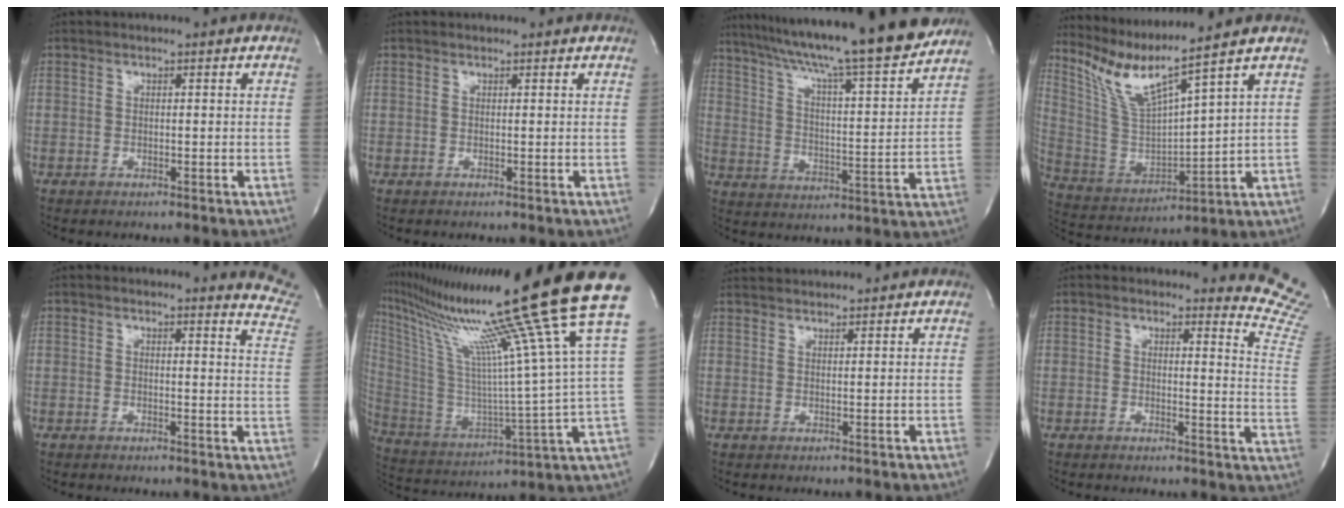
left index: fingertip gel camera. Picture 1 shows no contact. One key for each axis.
{"total": 0.6, "fx": 0.5, "fy": 0.1, "fz": 0.0, "tx": -0.004, "ty": 0.012, "tz": 0.011}
{"total": 23.3, "fx": 20.0, "fy": -0.1, "fz": 12.0, "tx": -0.203, "ty": -0.016, "tz": 0.295}
{"total": 10.8, "fx": 8.8, "fy": -1.9, "fz": 6.0, "tx": -0.122, "ty": -0.012, "tz": 0.181}
{"total": 7.1, "fx": 7.1, "fy": -0.1, "fz": -0.2, "tx": 0.012, "ty": -0.089, "tz": 0.043}
{"total": 28.8, "fx": 22.1, "fy": -3.9, "fz": 18.0, "tx": -0.327, "ty": -0.063, "tz": 0.348}
{"total": 6.8, "fx": 6.6, "fy": 0.4, "fz": 1.5, "tx": -0.029, "ty": 0.037, "tz": 0.098}
{"total": 9.7, "fx": 9.7, "fy": -0.5, "fz": -0.4, "tx": 0.024, "ty": -0.145, "tz": 0.067}